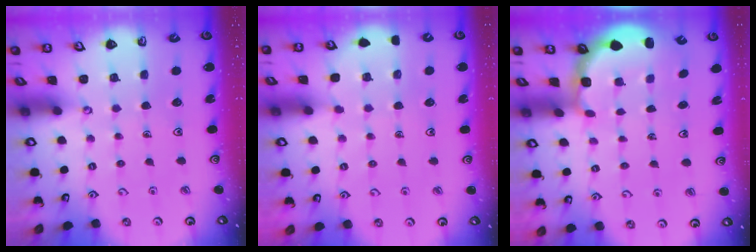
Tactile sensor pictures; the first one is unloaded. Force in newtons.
{"total": 5.1, "press": 4.6, "slide": 2.2}
{"total": 2.7, "press": 2.1, "slide": 1.7}